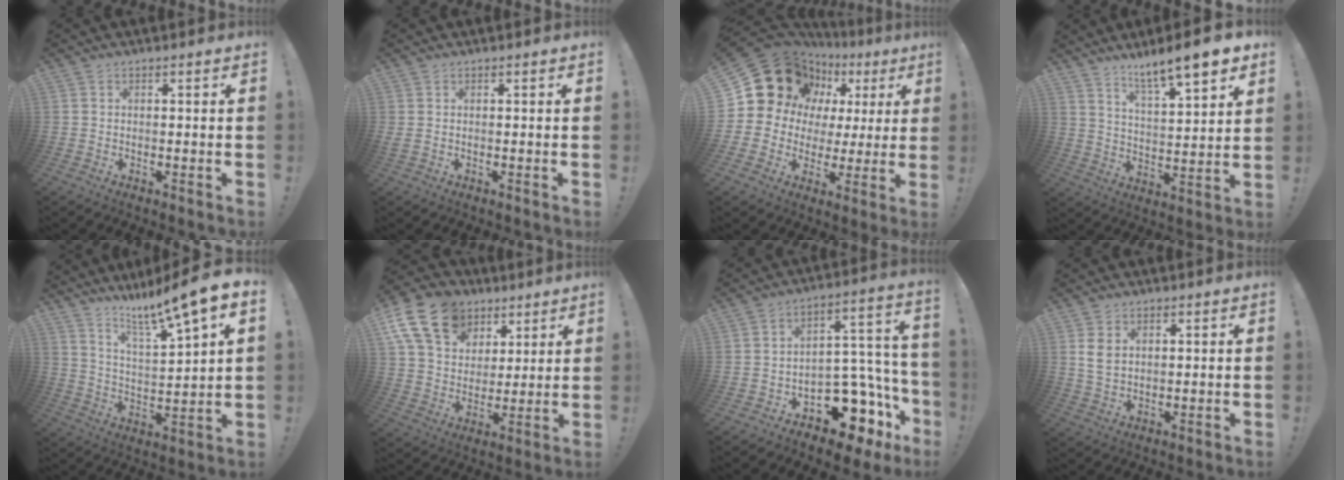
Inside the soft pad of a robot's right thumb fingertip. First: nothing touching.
{"total": 0.8, "force": [0.5, 0.0, 0.6], "torque": [-0.005, -0.004, 0.007]}
{"total": 18.4, "force": [9.5, 13.1, 8.8], "torque": [-0.129, -0.065, 0.198]}
{"total": 11.4, "force": [9.2, 1.2, 6.5], "torque": [-0.111, -0.064, 0.154]}
{"total": 12.0, "force": [9.5, 0.1, 7.3], "torque": [-0.131, -0.078, 0.149]}
{"total": 18.3, "force": [9.5, 13.0, 8.7], "torque": [-0.148, -0.045, 0.186]}
{"total": 13.5, "force": [-8.0, 7.9, 7.4], "torque": [-0.056, 0.037, -0.123]}
{"total": 5.1, "force": [1.8, 3.3, 3.4], "torque": [-0.058, -0.005, 0.033]}